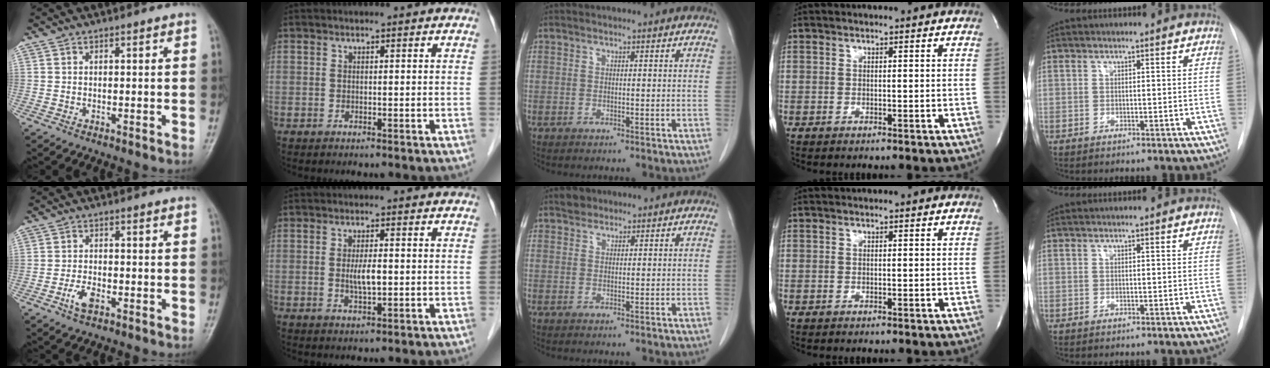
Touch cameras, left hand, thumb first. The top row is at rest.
{"thumb": {"total": 3.6, "force": [-1.8, 1.8, 2.6], "torque": [-0.054, 0.009, -0.035]}, "index": {"total": 3.2, "force": [-0.2, 0.8, 3.1], "torque": [-0.062, -0.003, -0.001]}, "middle": {"total": 1.6, "force": [1.3, 1.0, 0.2], "torque": [-0.005, 0.005, 0.020]}}